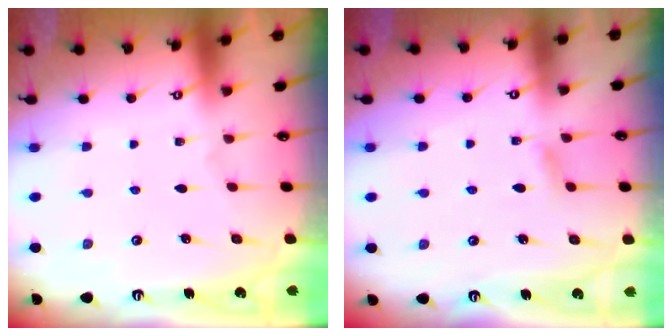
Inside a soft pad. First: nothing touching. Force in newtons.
{"total": 4.3, "press": 4.2, "slide": 0.6}